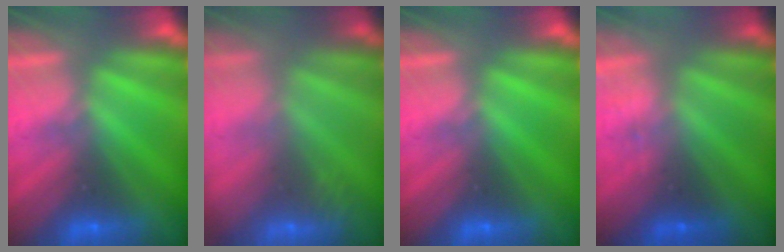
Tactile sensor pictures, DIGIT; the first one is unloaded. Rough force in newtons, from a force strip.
{"total": 2.4}
{"total": 0.0}
{"total": 1.6}